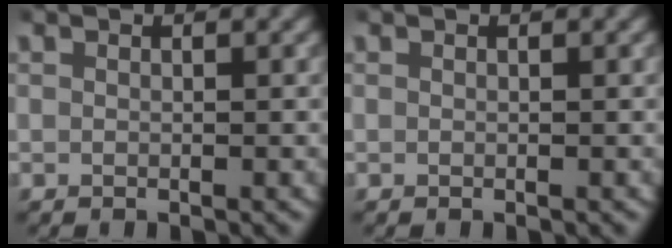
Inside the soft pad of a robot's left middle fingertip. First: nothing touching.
{"total": 0.0}